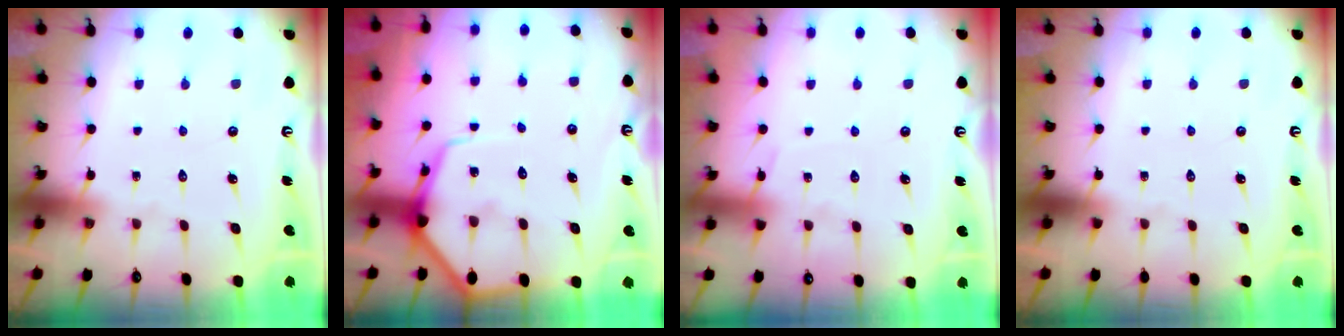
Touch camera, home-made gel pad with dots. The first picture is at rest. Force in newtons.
{"total": 9.2, "press": 9.2, "slide": 0.9}
{"total": 4.8, "press": 4.8, "slide": 0.6}
{"total": 0.0}